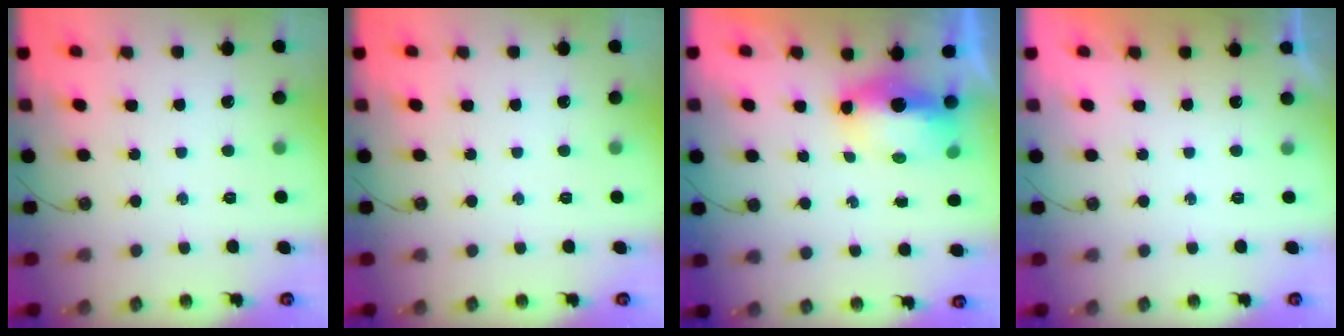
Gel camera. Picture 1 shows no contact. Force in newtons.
{"total": 0.0}
{"total": 8.0, "press": 7.9, "slide": 1.3}
{"total": 0.0}